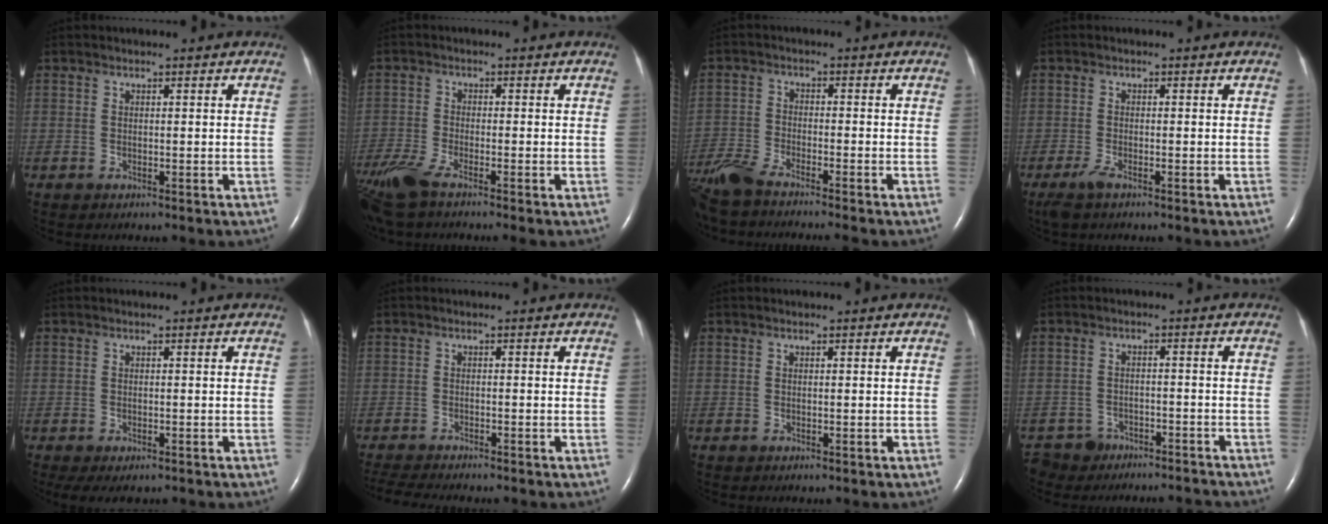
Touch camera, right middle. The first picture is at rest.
{"total": 7.5, "force": [-5.7, 0.6, 4.9], "torque": [-0.106, -0.019, -0.109]}
{"total": 9.2, "force": [-8.1, 0.0, 4.4], "torque": [-0.085, -0.025, -0.143]}
{"total": 2.1, "force": [-1.5, 0.3, 1.5], "torque": [-0.043, -0.007, -0.030]}
{"total": 3.9, "force": [-2.7, 1.7, 2.3], "torque": [-0.038, -0.011, -0.040]}
{"total": 6.0, "force": [-5.4, 0.3, 2.5], "torque": [-0.043, -0.013, -0.086]}
{"total": 0.0}
{"total": 6.7, "force": [-6.0, 2.9, -0.2], "torque": [0.006, 0.004, -0.088]}